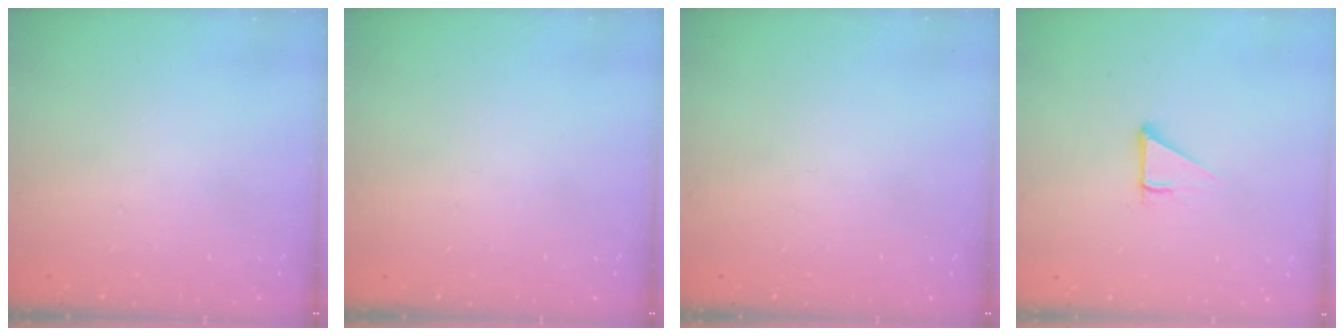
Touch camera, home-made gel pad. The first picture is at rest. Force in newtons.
{"total": 0.0}
{"total": 0.0}
{"total": 2.7, "press": 2.7, "slide": 0.0}